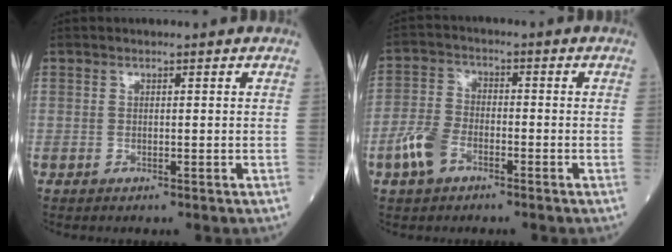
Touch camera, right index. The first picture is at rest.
{"total": 6.1, "force": [-3.3, 3.3, 3.9], "torque": [-0.100, 0.005, -0.069]}